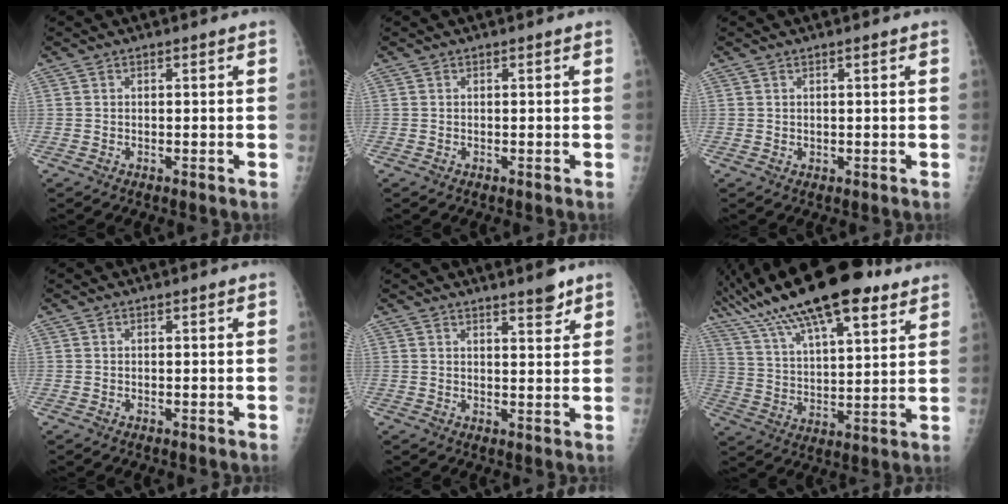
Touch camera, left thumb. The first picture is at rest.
{"total": 0.0}
{"total": 0.8, "force": [0.5, 0.4, 0.4], "torque": [0.000, -0.003, 0.009]}
{"total": 0.0}
{"total": 3.8, "force": [3.0, 0.8, 2.2], "torque": [-0.021, -0.023, 0.042]}
{"total": 24.1, "force": [15.8, 7.6, 16.5], "torque": [-0.277, -0.013, 0.268]}